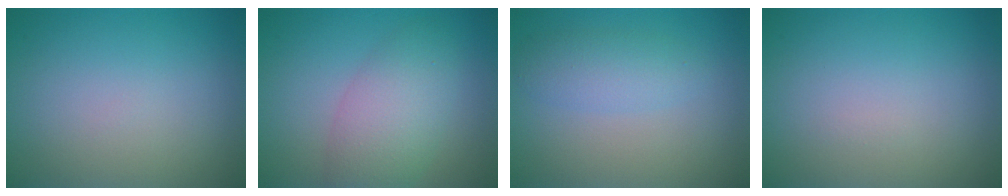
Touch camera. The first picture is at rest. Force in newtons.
{"total": 5.1, "press": 5.1, "slide": 0.1}
{"total": 2.4, "press": 2.4, "slide": 0.3}
{"total": 0.0}